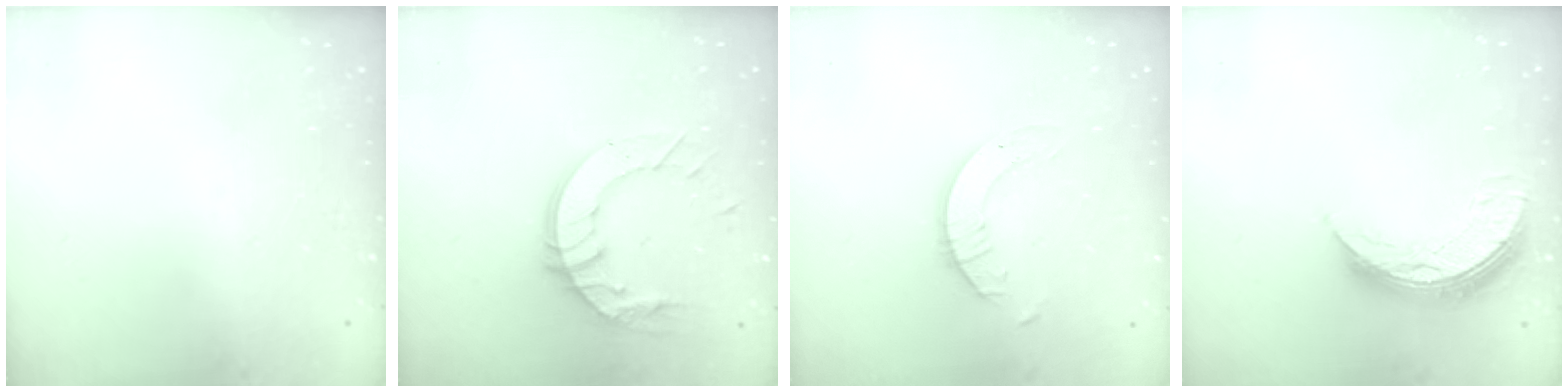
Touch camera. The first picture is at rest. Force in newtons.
{"total": 11.6, "press": 11.6, "slide": 1.2}
{"total": 2.3, "press": 2.3, "slide": 0.2}
{"total": 9.8, "press": 9.8, "slide": 0.6}